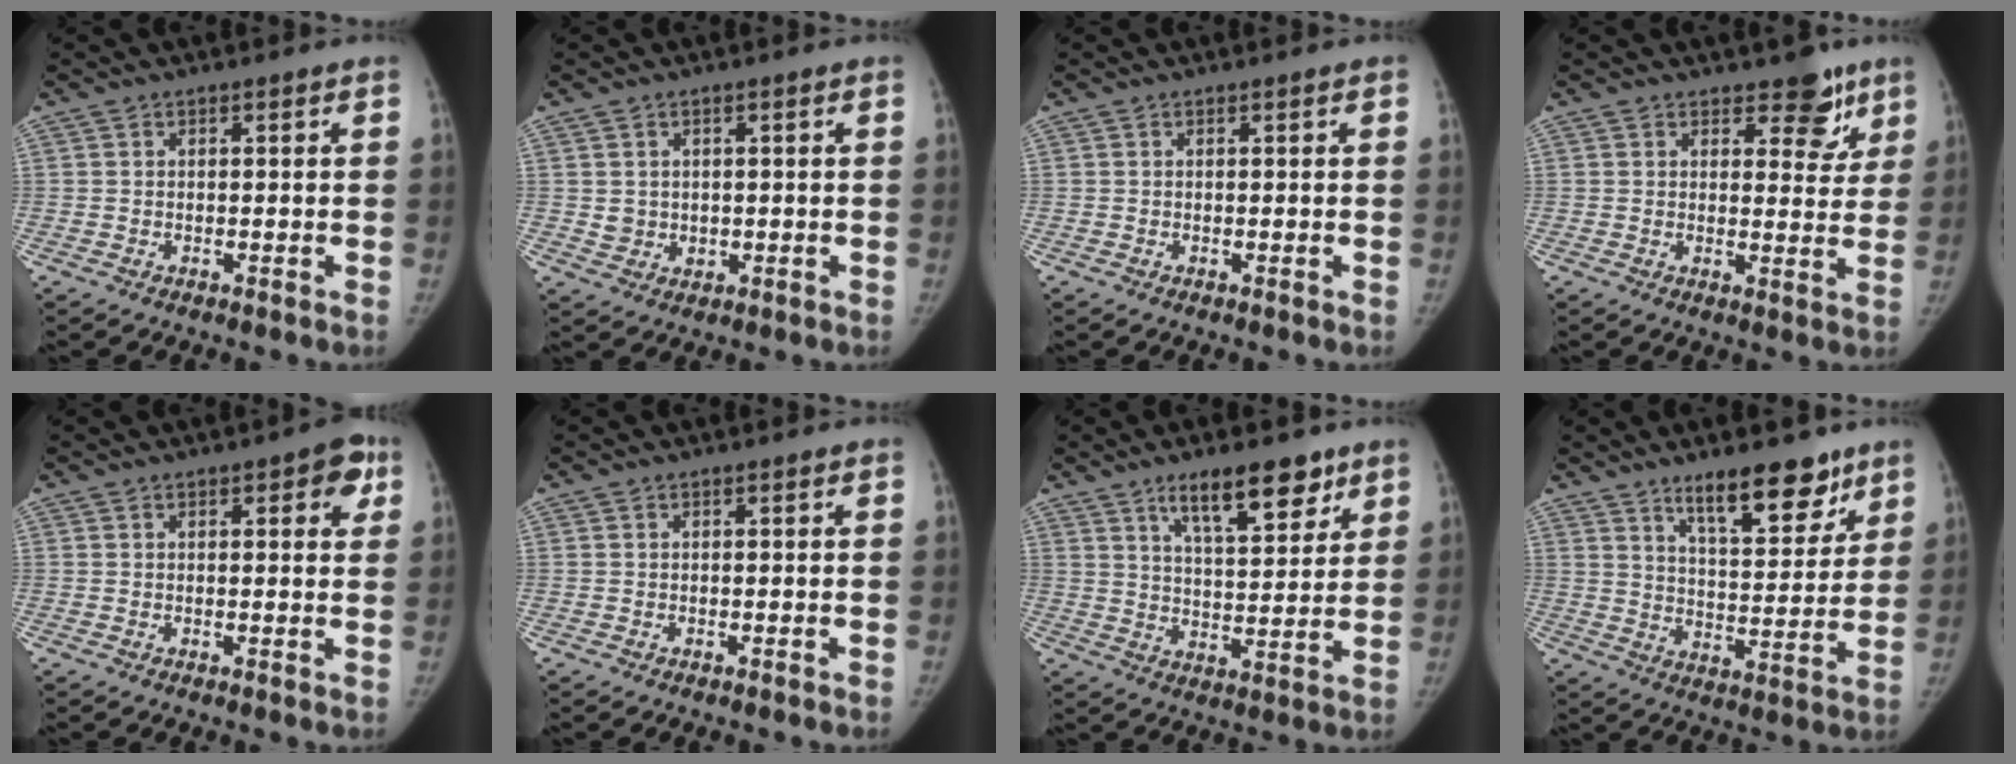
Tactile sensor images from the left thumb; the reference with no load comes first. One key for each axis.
{"total": 2.8, "fx": 0.4, "fy": 2.6, "fz": 0.9, "tx": -0.005, "ty": -0.003, "tz": 0.014}
{"total": 0.0}
{"total": 7.1, "fx": 4.7, "fy": 3.8, "fz": 3.7, "tx": -0.003, "ty": -0.024, "tz": 0.060}
{"total": 5.2, "fx": 2.3, "fy": 2.2, "fz": 4.2, "tx": -0.025, "ty": -0.002, "tz": 0.018}
{"total": 0.0}
{"total": 12.3, "fx": 7.9, "fy": 4.4, "fz": 8.4, "tx": -0.102, "ty": -0.042, "tz": 0.131}
{"total": 13.9, "fx": 9.6, "fy": 5.0, "fz": 8.8, "tx": -0.089, "ty": -0.062, "tz": 0.153}